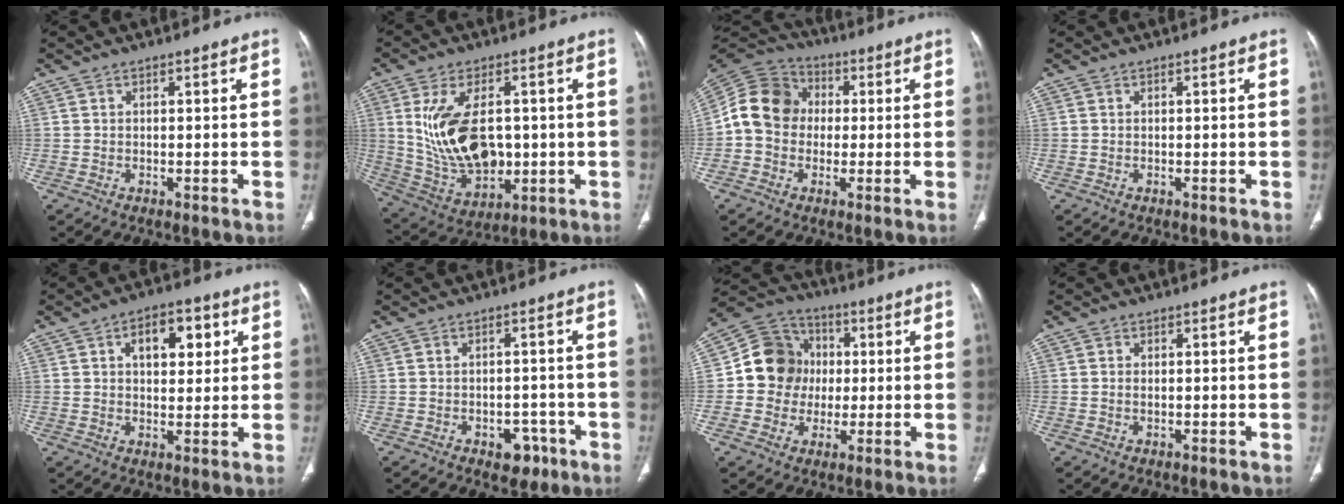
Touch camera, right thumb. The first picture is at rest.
{"total": 15.8, "force": [1.3, 9.3, 12.7], "torque": [-0.221, -0.009, 0.046]}
{"total": 12.4, "force": [0.3, 10.5, 6.5], "torque": [-0.107, 0.033, -0.008]}
{"total": 0.0}
{"total": 9.0, "force": [3.0, 5.2, 6.7], "torque": [-0.060, 0.000, 0.041]}
{"total": 4.9, "force": [-2.6, 3.3, 2.5], "torque": [-0.010, 0.019, -0.029]}
{"total": 12.3, "force": [0.5, 11.4, 4.8], "torque": [-0.051, 0.021, 0.001]}
{"total": 0.9, "force": [0.0, 0.5, 0.7], "torque": [-0.015, 0.002, -0.001]}